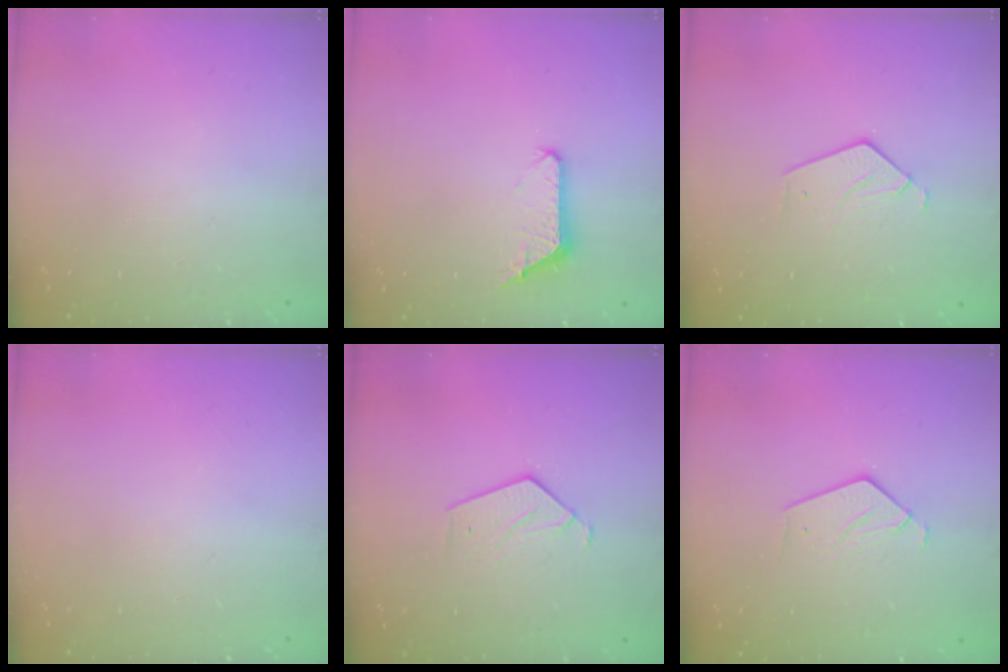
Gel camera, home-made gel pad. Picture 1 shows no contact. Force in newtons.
{"total": 6.3, "press": 6.3, "slide": 0.6}
{"total": 2.9, "press": 2.9, "slide": 0.2}
{"total": 0.0}
{"total": 4.0, "press": 4.0, "slide": 0.2}
{"total": 2.8, "press": 2.8, "slide": 0.2}